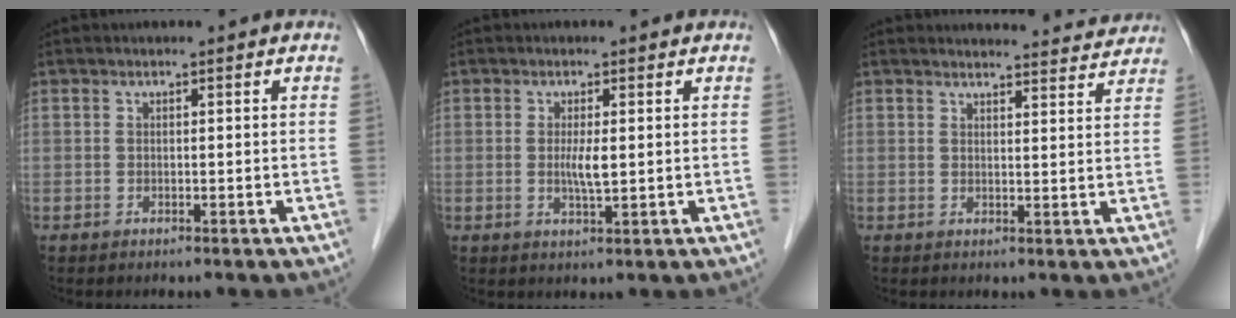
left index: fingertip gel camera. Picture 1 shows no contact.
{"total": 2.7, "force": [0.2, 0.3, 2.7], "torque": [-0.056, -0.004, 0.005]}
{"total": 8.9, "force": [8.8, 1.2, 0.7], "torque": [0.010, -0.005, 0.083]}